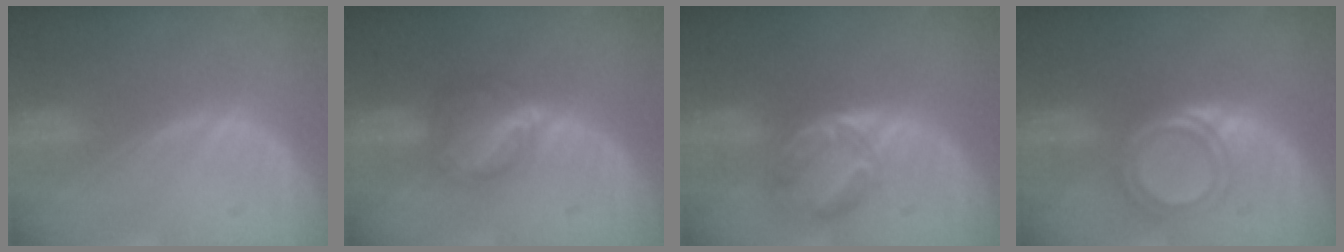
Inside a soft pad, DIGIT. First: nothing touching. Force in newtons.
{"total": 6.5, "press": 5.5, "slide": 3.4}
{"total": 6.2, "press": 5.7, "slide": 2.5}
{"total": 5.3, "press": 4.9, "slide": 1.9}